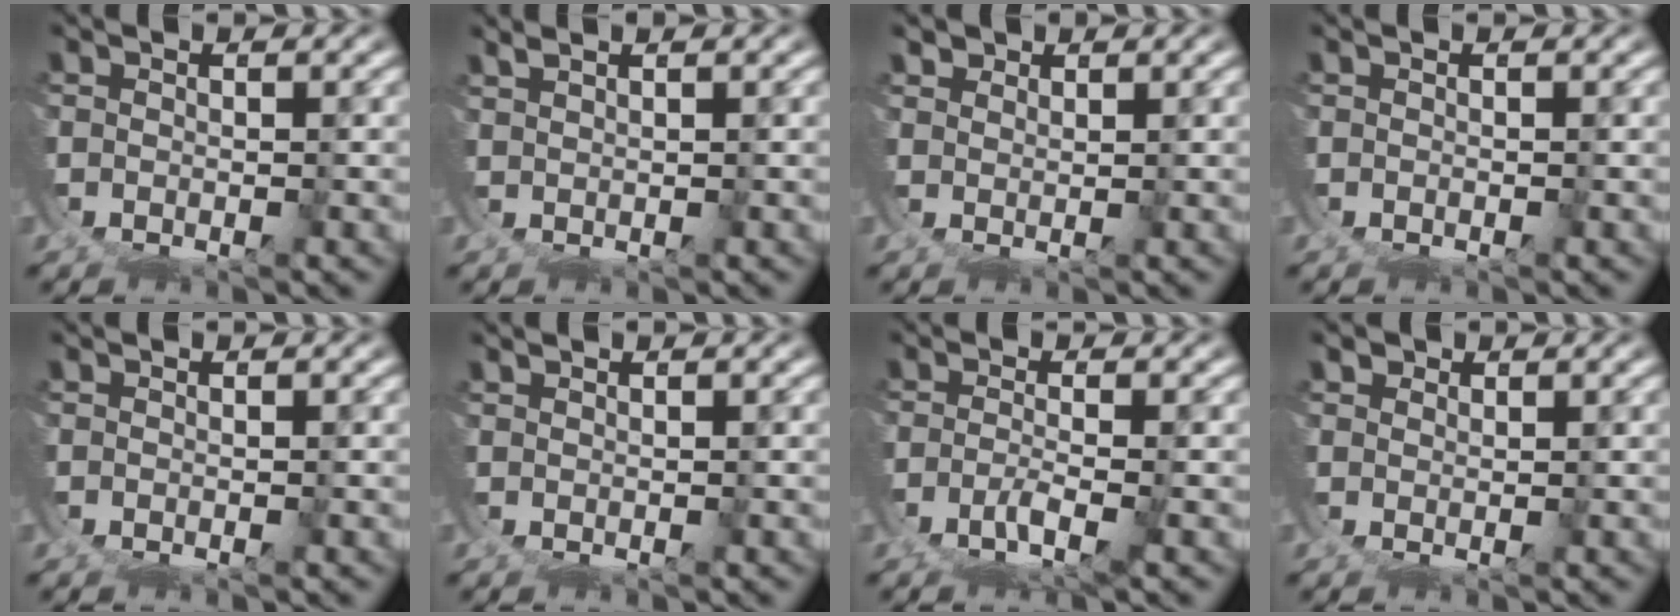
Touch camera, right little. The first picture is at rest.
{"total": 2.5, "force": [2.1, -1.3, -0.5], "torque": [0.016, 0.013, 0.034]}
{"total": 2.6, "force": [2.1, -1.3, -1.0], "torque": [0.023, -0.003, 0.040]}
{"total": 0.0}
{"total": 0.0}
{"total": 1.2, "force": [0.9, -0.6, -0.3], "torque": [0.013, 0.007, 0.014]}
{"total": 2.2, "force": [-1.1, -0.2, 2.0], "torque": [-0.039, -0.013, -0.007]}
{"total": 1.6, "force": [1.3, -0.6, -0.6], "torque": [0.014, -0.004, 0.025]}